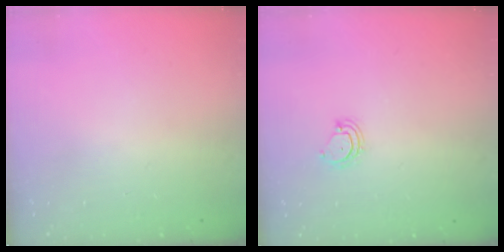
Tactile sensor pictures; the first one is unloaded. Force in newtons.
{"total": 4.2, "press": 4.1, "slide": 0.5}